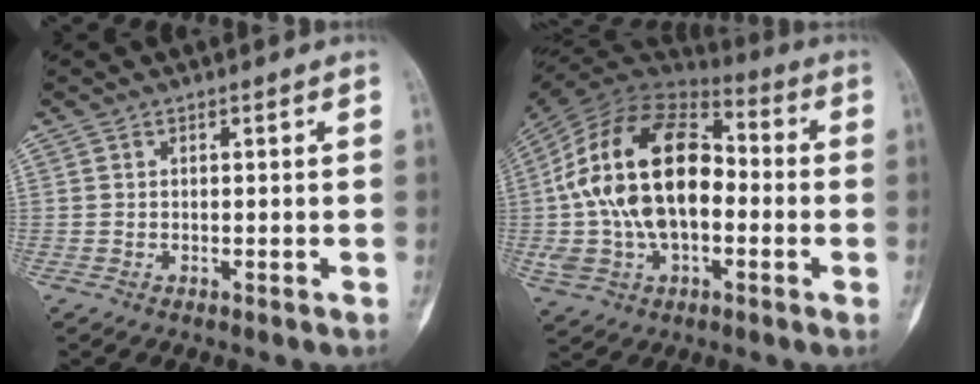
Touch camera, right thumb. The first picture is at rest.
{"total": 23.7, "force": [-0.4, 14.4, 18.9], "torque": [-0.346, 0.029, -0.005]}